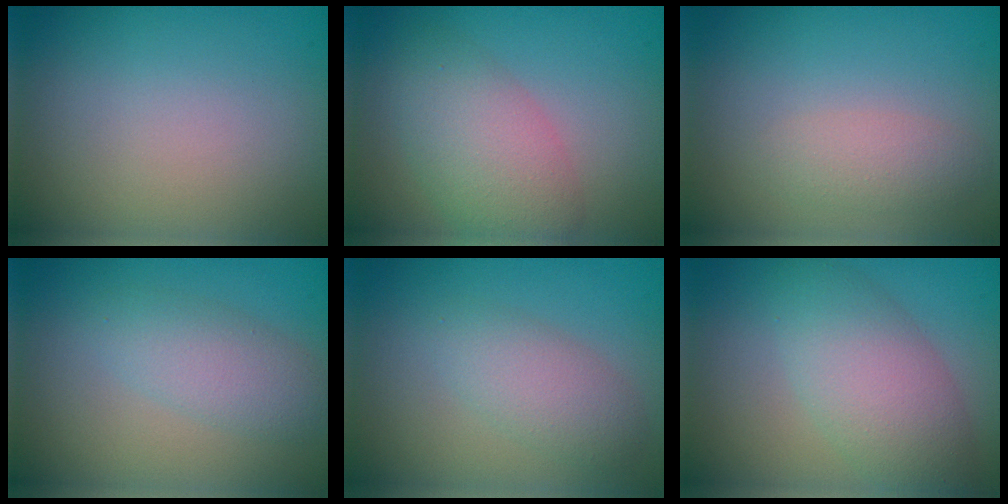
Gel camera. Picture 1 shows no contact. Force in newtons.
{"total": 5.2, "press": 5.2, "slide": 0.3}
{"total": 1.9, "press": 1.9, "slide": 0.0}
{"total": 3.2, "press": 3.2, "slide": 0.1}
{"total": 2.9, "press": 2.9, "slide": 0.0}
{"total": 5.2, "press": 5.2, "slide": 0.5}